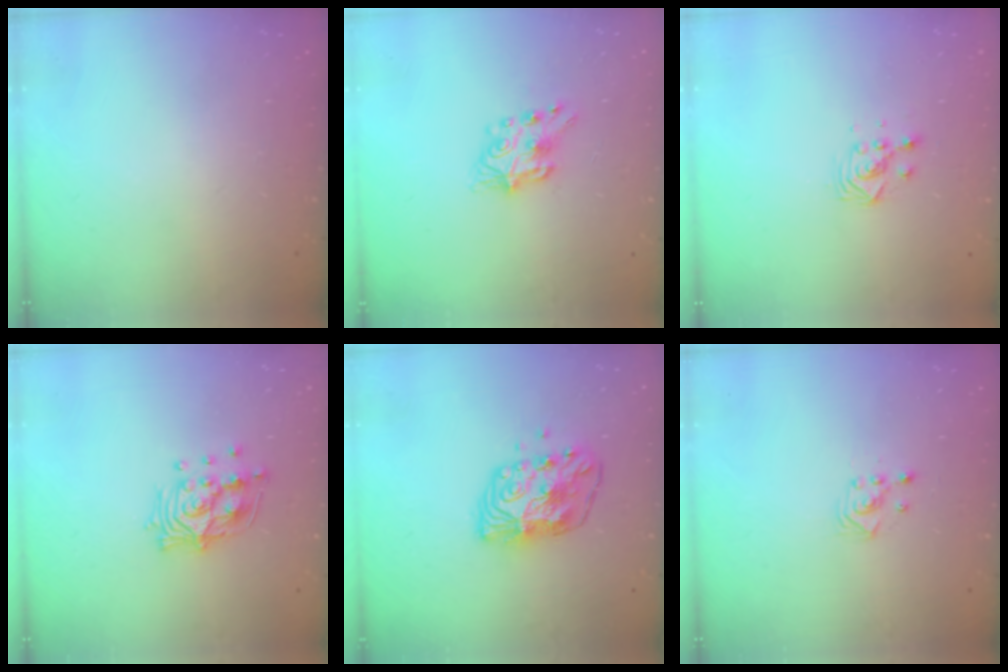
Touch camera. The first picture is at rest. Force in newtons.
{"total": 7.2, "press": 7.2, "slide": 0.4}
{"total": 3.4, "press": 3.4, "slide": 0.2}
{"total": 12.7, "press": 12.7, "slide": 1.3}
{"total": 11.4, "press": 11.4, "slide": 0.8}
{"total": 2.2, "press": 2.2, "slide": 0.2}